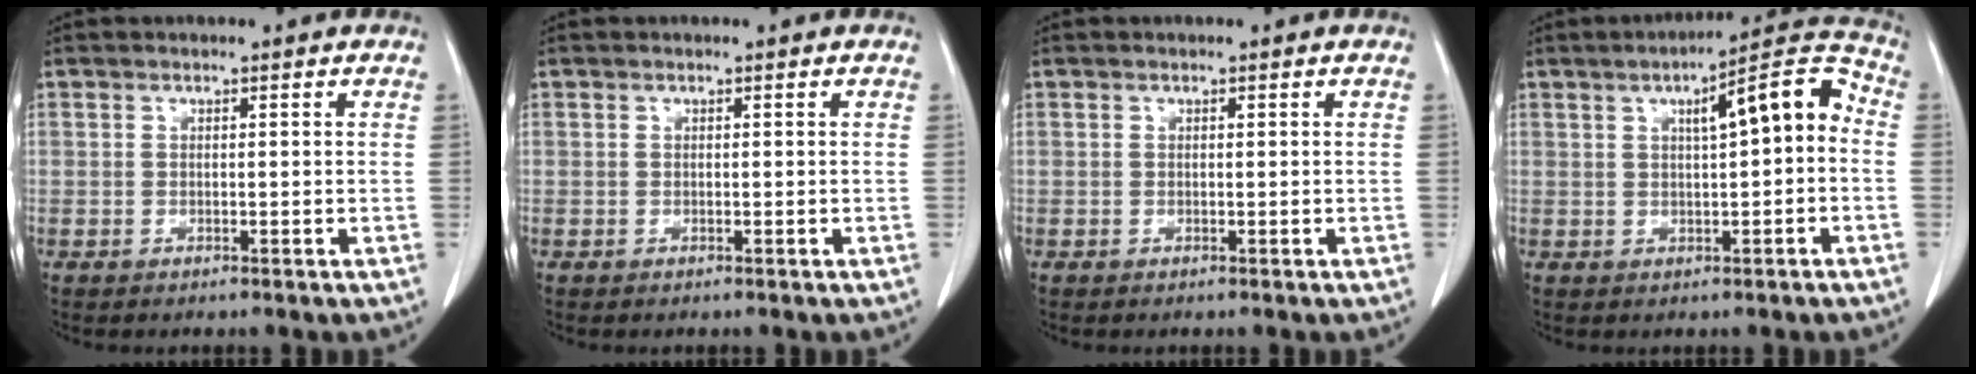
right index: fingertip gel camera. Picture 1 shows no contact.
{"total": 0.0}
{"total": 0.0}
{"total": 9.4, "force": [1.1, 1.9, 9.2], "torque": [-0.125, 0.033, 0.011]}